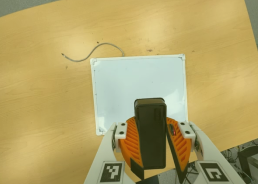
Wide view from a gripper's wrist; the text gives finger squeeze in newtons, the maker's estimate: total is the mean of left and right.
{"total": 9.9, "left": 9.8, "right": 10.1}